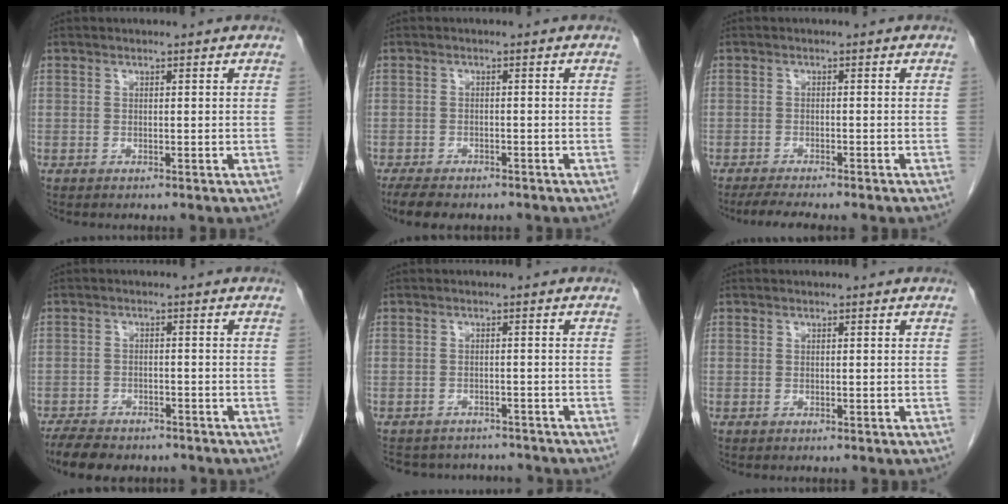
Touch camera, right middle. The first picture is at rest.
{"total": 6.3, "force": [-5.1, 2.2, 3.0], "torque": [-0.048, -0.012, -0.074]}
{"total": 5.4, "force": [-4.6, 0.5, 2.9], "torque": [-0.042, -0.011, -0.068]}
{"total": 8.7, "force": [-7.2, 3.2, 3.6], "torque": [-0.060, -0.009, -0.110]}
{"total": 9.9, "force": [-9.2, 3.3, 1.8], "torque": [-0.033, 0.015, -0.113]}
{"total": 0.0}